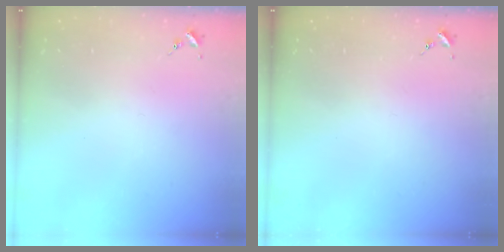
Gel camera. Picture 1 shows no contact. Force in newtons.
{"total": 0.0}